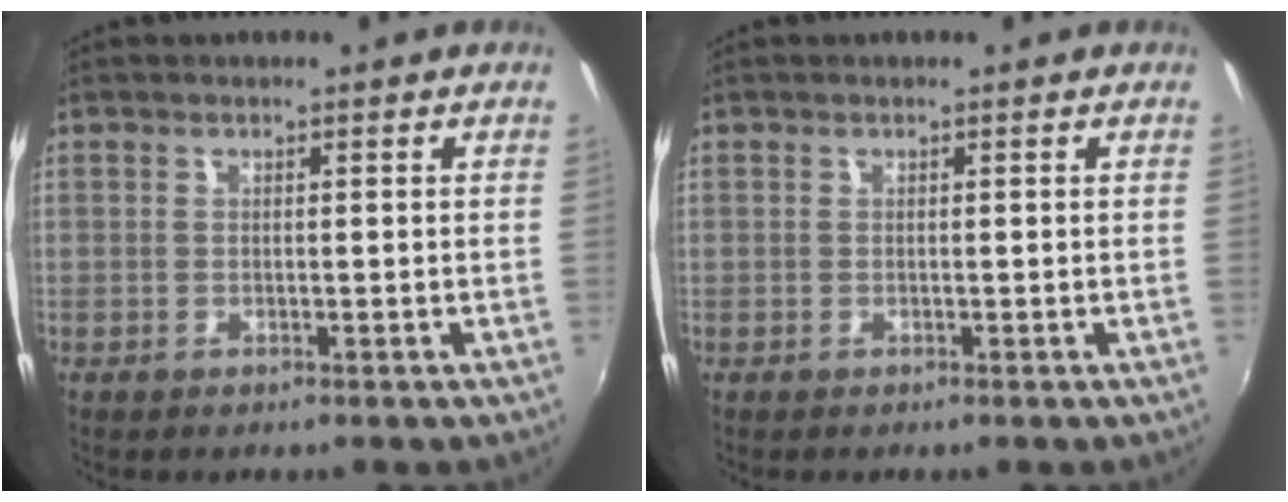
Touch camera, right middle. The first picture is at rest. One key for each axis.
{"total": 0.0}